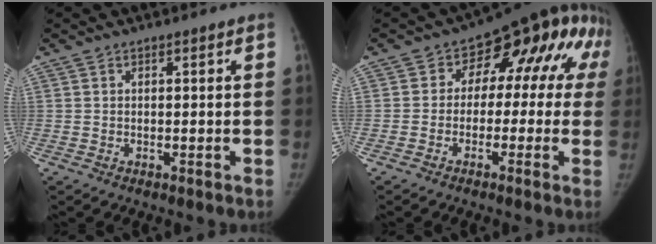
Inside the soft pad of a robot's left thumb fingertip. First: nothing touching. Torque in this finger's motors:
{"motor_torque": [-0.21, 1.00, -0.09, 0.19, 0.07]}